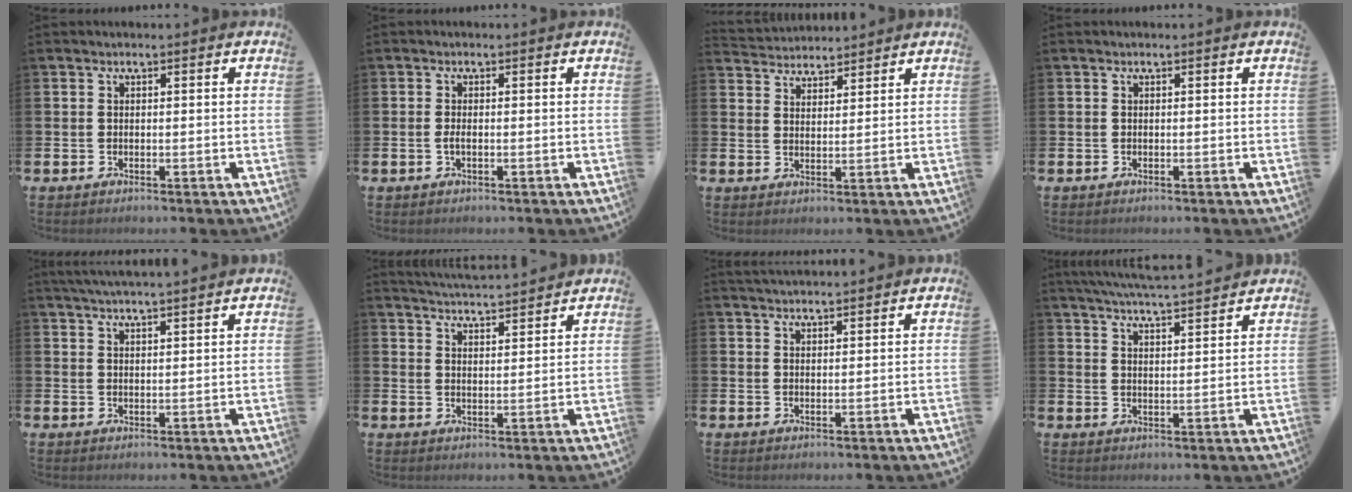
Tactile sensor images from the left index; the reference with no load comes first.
{"total": 1.0, "force": [-0.3, 0.3, 0.9], "torque": [-0.026, 0.003, -0.003]}
{"total": 3.7, "force": [3.6, 0.8, -0.6], "torque": [-0.011, -0.013, 0.068]}
{"total": 0.0}
{"total": 3.4, "force": [3.3, -0.4, 0.5], "torque": [-0.015, -0.009, 0.061]}
{"total": 4.6, "force": [4.6, -0.2, 0.1], "torque": [-0.022, -0.029, 0.083]}
{"total": 2.3, "force": [2.3, 0.2, 0.2], "torque": [-0.007, -0.007, 0.041]}
{"total": 5.8, "force": [5.6, -0.2, 1.1], "torque": [-0.037, -0.034, 0.100]}